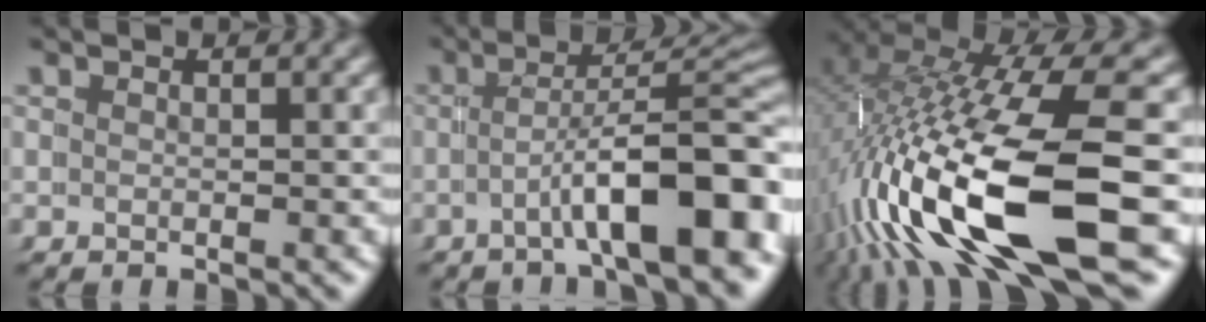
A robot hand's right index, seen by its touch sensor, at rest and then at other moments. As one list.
[{"total": 7.7, "force": [-2.5, 2.3, 6.9], "torque": [-0.091, -0.003, -0.037]}, {"total": 13.4, "force": [-2.7, 6.1, 11.6], "torque": [-0.252, -0.038, -0.019]}]